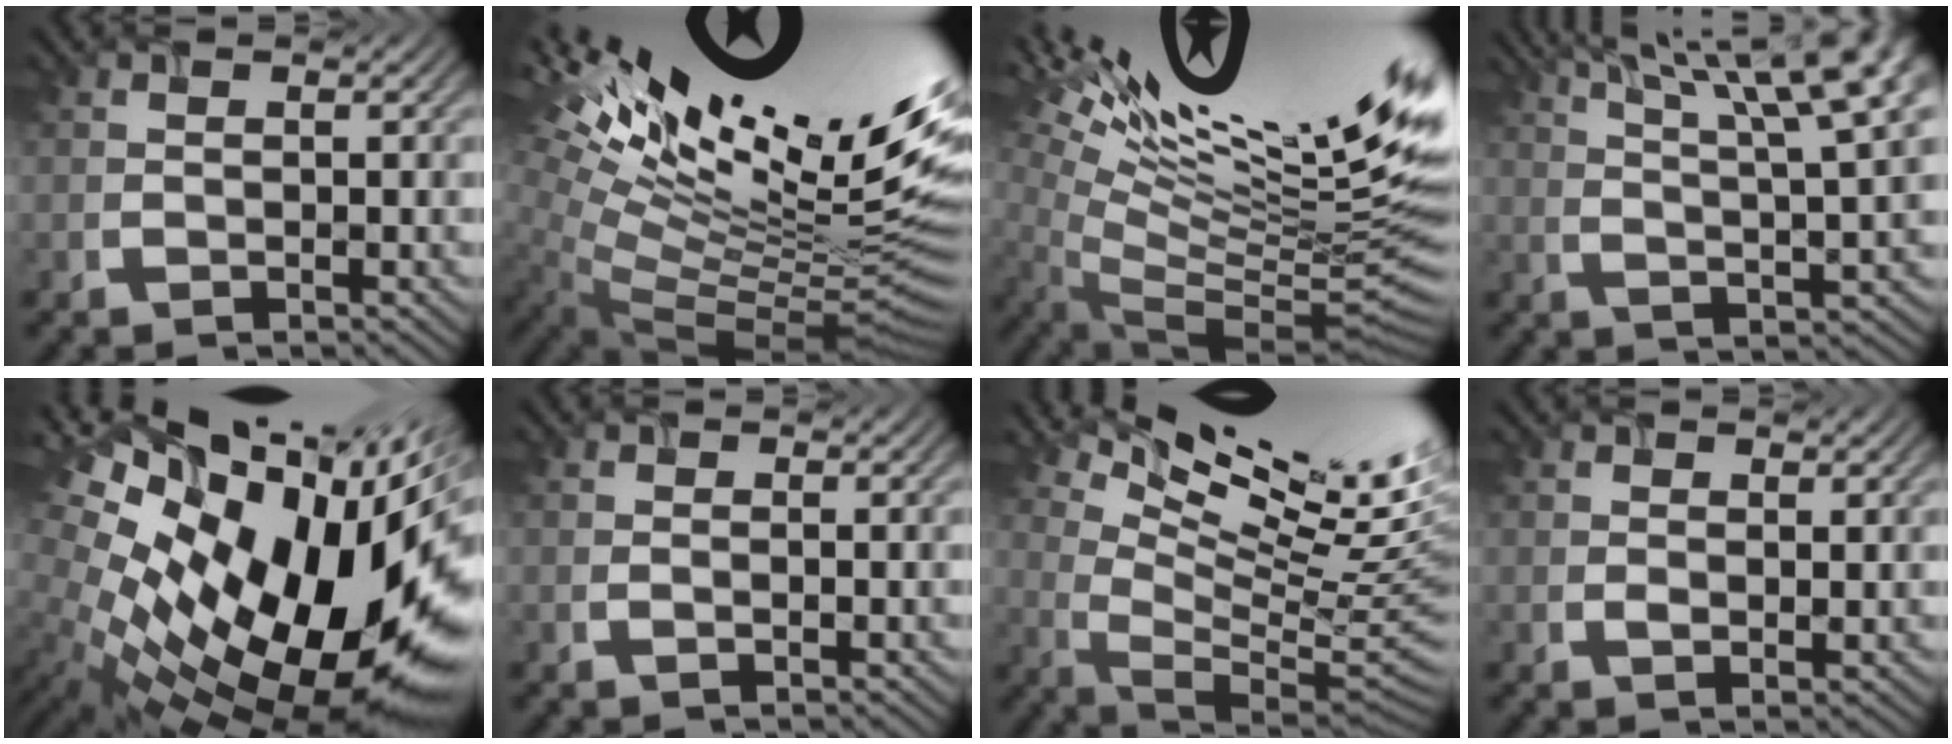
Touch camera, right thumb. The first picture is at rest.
{"total": 20.2, "force": [9.7, 7.0, 16.3], "torque": [-0.240, 0.016, 0.161]}
{"total": 18.7, "force": [7.4, 4.6, 16.5], "torque": [-0.223, 0.020, 0.126]}
{"total": 14.2, "force": [7.8, 3.5, 11.4], "torque": [-0.171, 0.010, 0.115]}
{"total": 21.2, "force": [-1.4, 11.5, 17.7], "torque": [-0.309, -0.067, 0.000]}
{"total": 0.0}
{"total": 15.0, "force": [9.2, 3.3, 11.3], "torque": [-0.184, 0.000, 0.142]}
{"total": 1.9, "force": [1.2, 0.8, 1.3], "torque": [-0.023, 0.001, 0.025]}